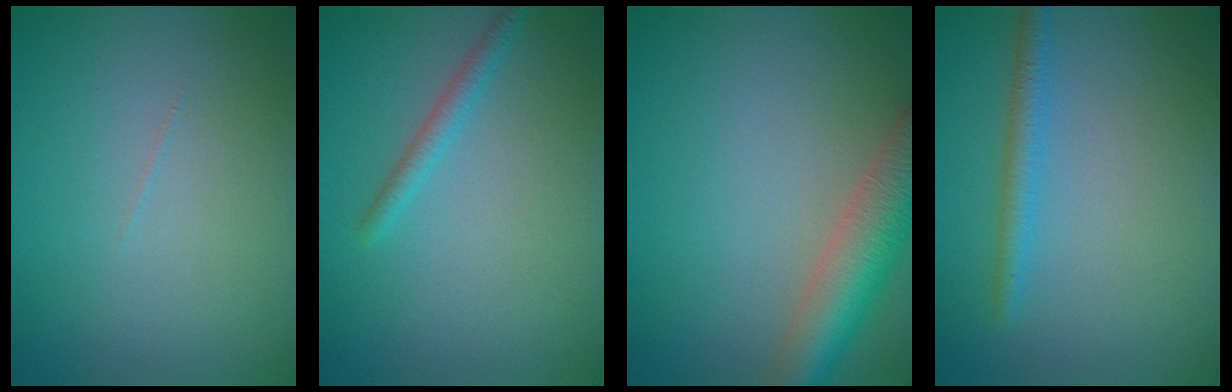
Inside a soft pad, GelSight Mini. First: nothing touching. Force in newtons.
{"total": 1.5, "press": 1.5, "slide": 0.1}
{"total": 5.8, "press": 5.8, "slide": 0.5}
{"total": 1.9, "press": 1.9, "slide": 0.2}